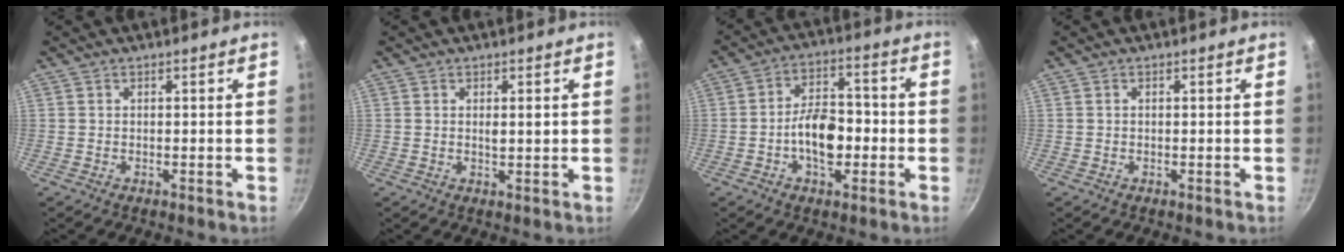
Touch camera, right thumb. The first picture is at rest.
{"total": 2.0, "force": [0.4, 0.6, 1.8], "torque": [-0.028, -0.002, 0.009]}
{"total": 10.6, "force": [-2.3, 6.1, 8.4], "torque": [-0.111, 0.031, -0.043]}
{"total": 0.0}